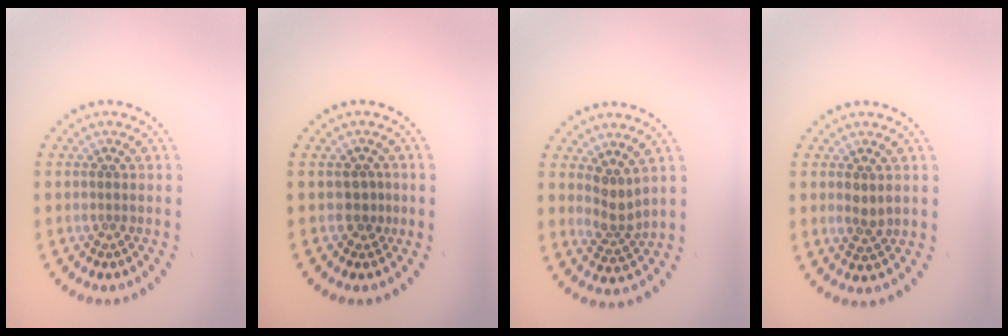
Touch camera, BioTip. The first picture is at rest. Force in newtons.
{"total": 1.5, "press": 1.2, "slide": 0.9}
{"total": 2.3, "press": 1.6, "slide": 1.6}
{"total": 1.8, "press": 1.7, "slide": 0.6}